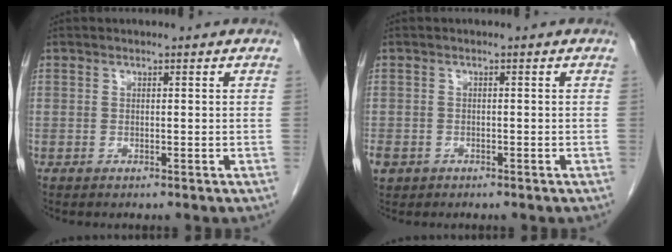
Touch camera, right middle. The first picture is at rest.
{"total": 3.6, "force": [-2.2, 2.6, 1.1], "torque": [-0.029, -0.002, -0.036]}